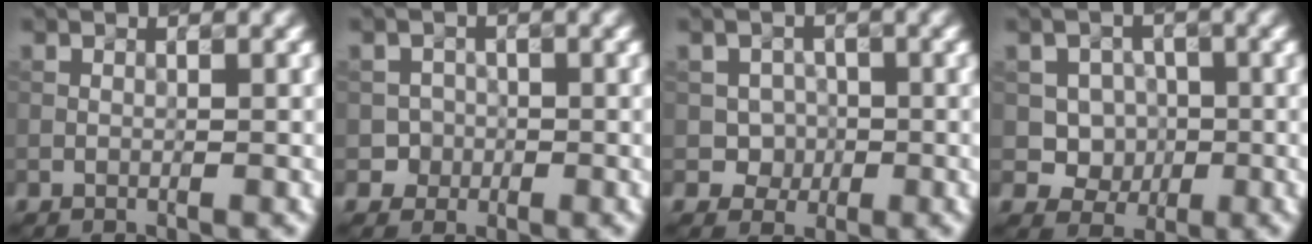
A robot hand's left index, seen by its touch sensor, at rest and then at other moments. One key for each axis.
{"total": 1.7, "fx": -0.6, "fy": 1.7, "fz": -0.1, "tx": 0.019, "ty": 0.004, "tz": -0.009}
{"total": 2.2, "fx": -0.4, "fy": 2.1, "fz": 0.6, "tx": 0.006, "ty": 0.000, "tz": -0.014}
{"total": 4.0, "fx": 0.1, "fy": 3.7, "fz": 1.6, "tx": -0.014, "ty": 0.004, "tz": -0.010}